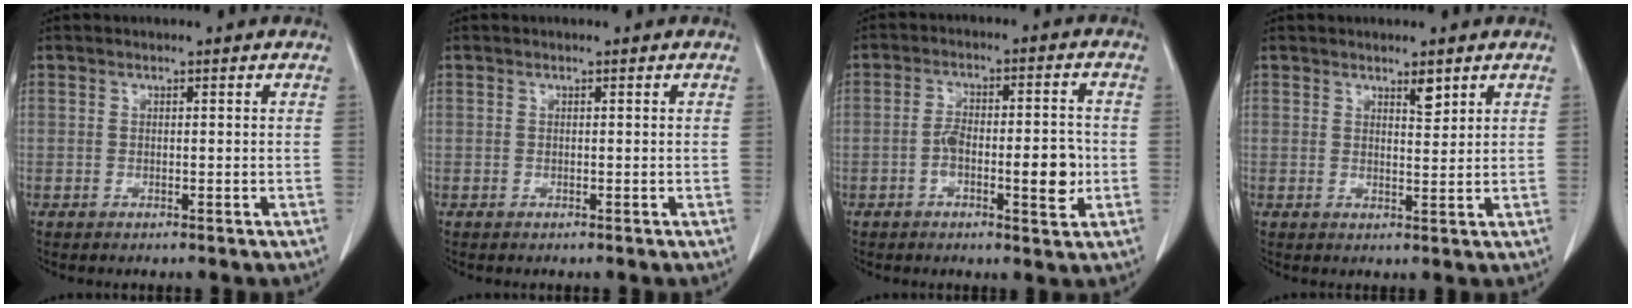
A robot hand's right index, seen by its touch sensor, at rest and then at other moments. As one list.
[{"total": 0.0}, {"total": 8.5, "force": [-2.0, 2.6, 7.9], "torque": [-0.125, 0.012, -0.031]}, {"total": 2.1, "force": [1.5, 0.6, 1.3], "torque": [-0.023, -0.006, 0.027]}]